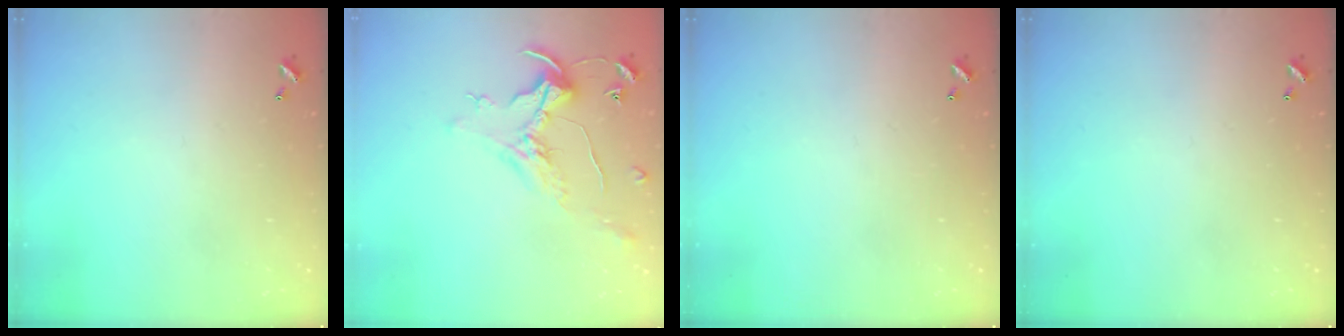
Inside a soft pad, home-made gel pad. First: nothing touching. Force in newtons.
{"total": 0.8, "press": 0.0, "slide": 0.8}
{"total": 0.0}
{"total": 0.0}